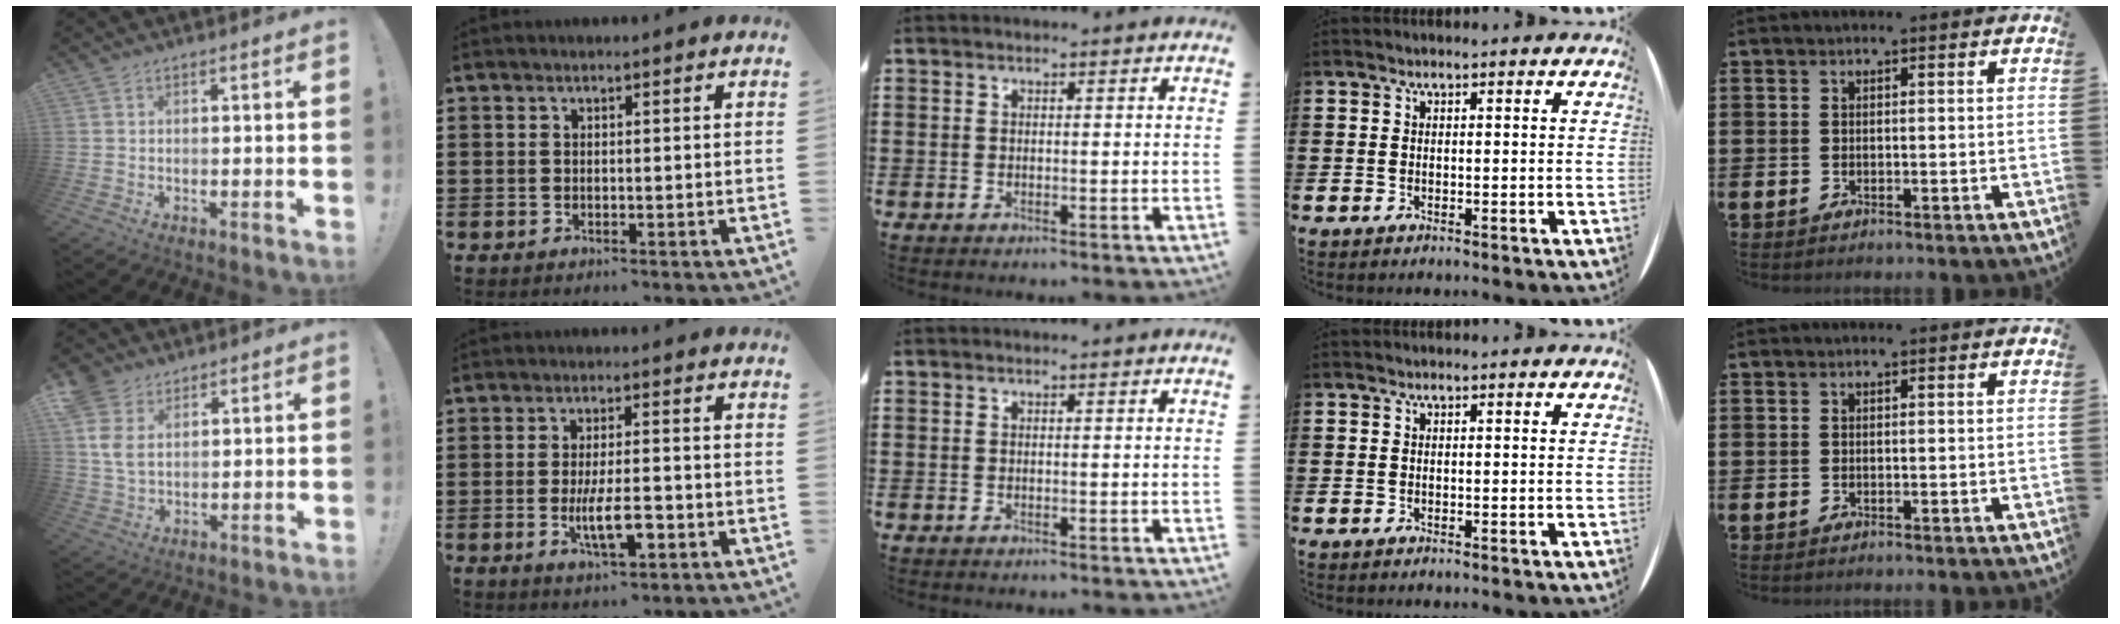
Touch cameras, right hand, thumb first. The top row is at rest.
{"thumb": {"total": 8.1, "force": [3.9, 5.4, 4.6], "torque": [-0.095, -0.015, 0.075]}, "index": {"total": 6.6, "force": [-2.0, 2.0, 6.0], "torque": [-0.103, -0.006, -0.038]}}